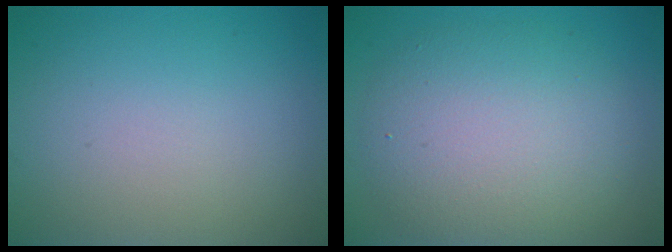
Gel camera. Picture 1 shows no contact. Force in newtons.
{"total": 6.9, "press": 6.9, "slide": 0.7}